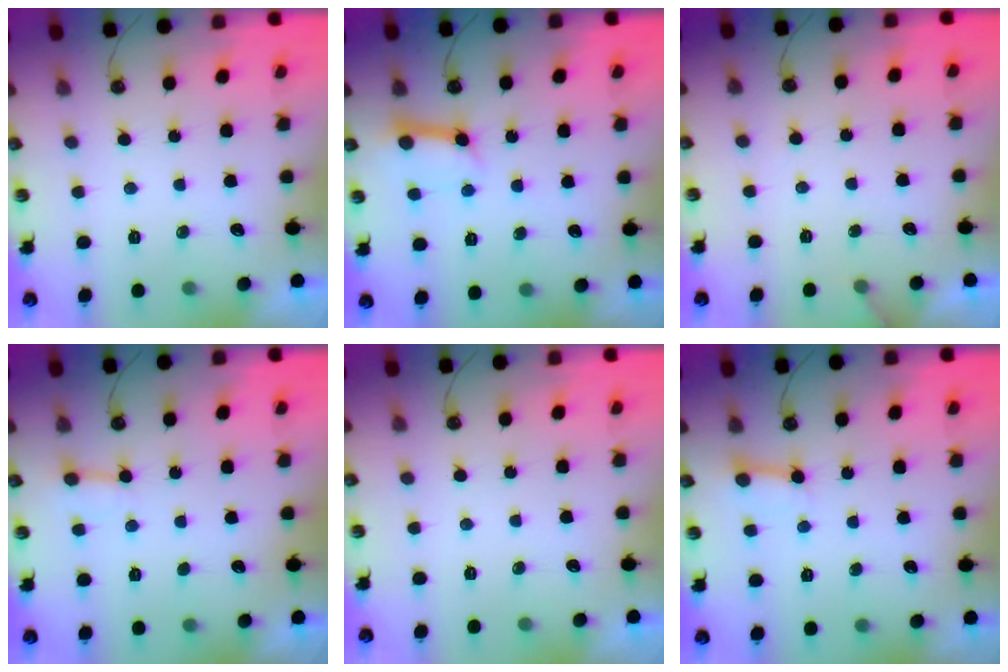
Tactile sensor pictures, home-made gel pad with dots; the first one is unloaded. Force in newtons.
{"total": 9.4, "press": 9.3, "slide": 1.0}
{"total": 4.1, "press": 4.0, "slide": 0.4}
{"total": 4.5, "press": 4.4, "slide": 0.6}
{"total": 0.0}
{"total": 2.7, "press": 2.7, "slide": 0.3}